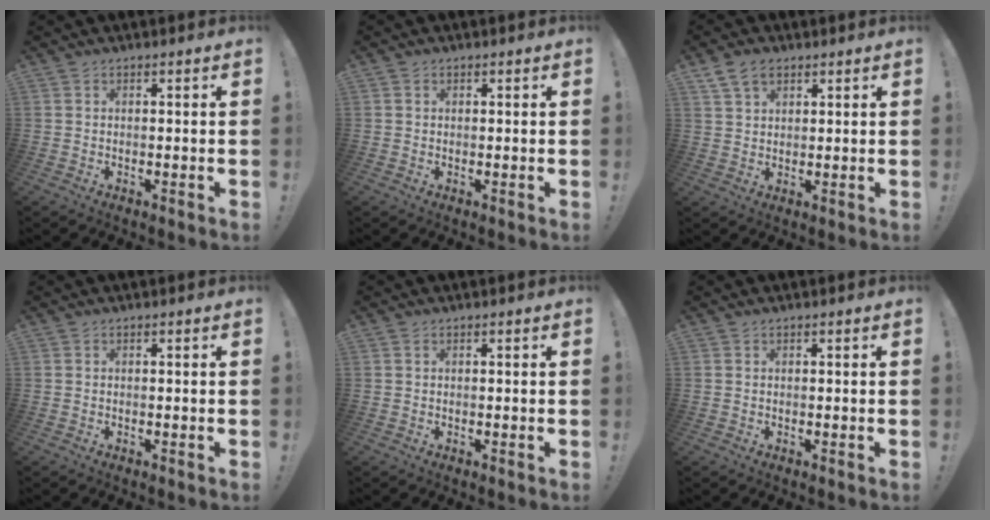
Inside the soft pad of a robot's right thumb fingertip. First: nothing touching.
{"total": 0.5, "force": [0.3, 0.4, -0.1], "torque": [0.007, -0.002, 0.006]}
{"total": 6.1, "force": [3.8, 3.8, 2.9], "torque": [-0.054, -0.007, 0.073]}
{"total": 0.0}
{"total": 0.0}
{"total": 0.0}